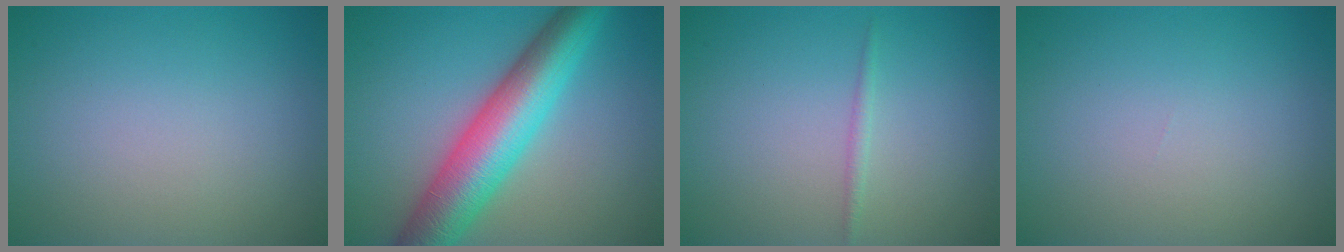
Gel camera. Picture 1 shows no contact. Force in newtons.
{"total": 9.0, "press": 9.0, "slide": 0.2}
{"total": 0.8, "press": 0.8, "slide": 0.1}
{"total": 0.0}